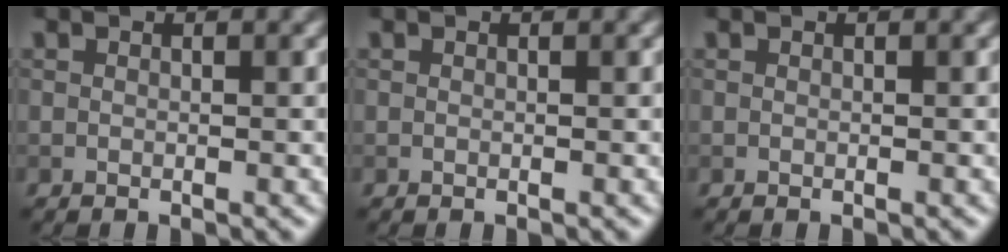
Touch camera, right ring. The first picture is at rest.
{"total": 0.0}
{"total": 0.0}